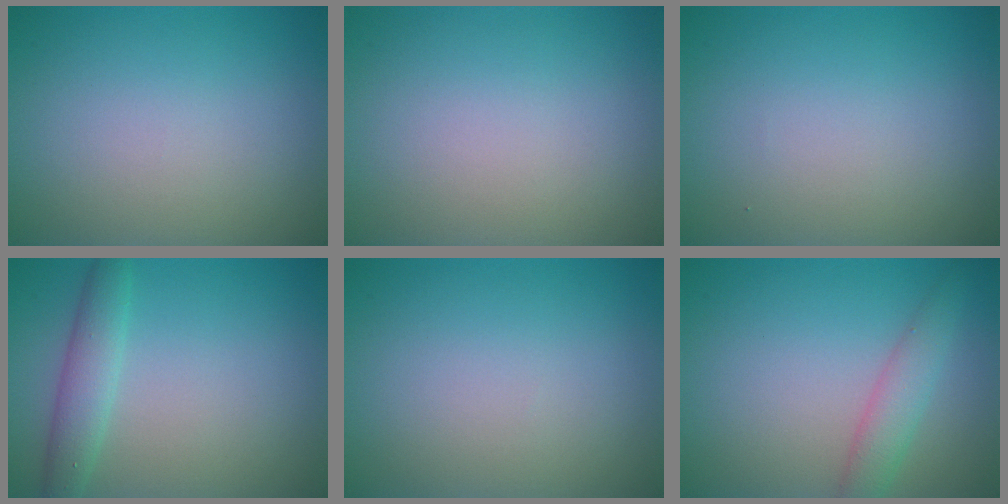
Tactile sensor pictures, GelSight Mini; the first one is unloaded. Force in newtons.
{"total": 0.0}
{"total": 0.0}
{"total": 2.9, "press": 2.9, "slide": 0.2}
{"total": 0.0}
{"total": 2.7, "press": 2.7, "slide": 0.2}